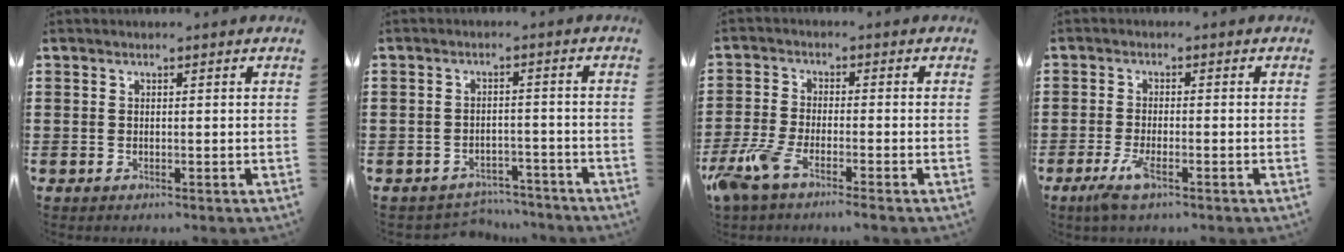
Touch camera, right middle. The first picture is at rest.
{"total": 3.4, "force": [-3.4, 0.5, -0.2], "torque": [-0.006, -0.002, -0.071]}
{"total": 5.2, "force": [-3.9, 0.9, 3.4], "torque": [-0.097, -0.015, -0.080]}
{"total": 3.7, "force": [-1.8, 0.8, 3.1], "torque": [-0.071, -0.010, -0.036]}